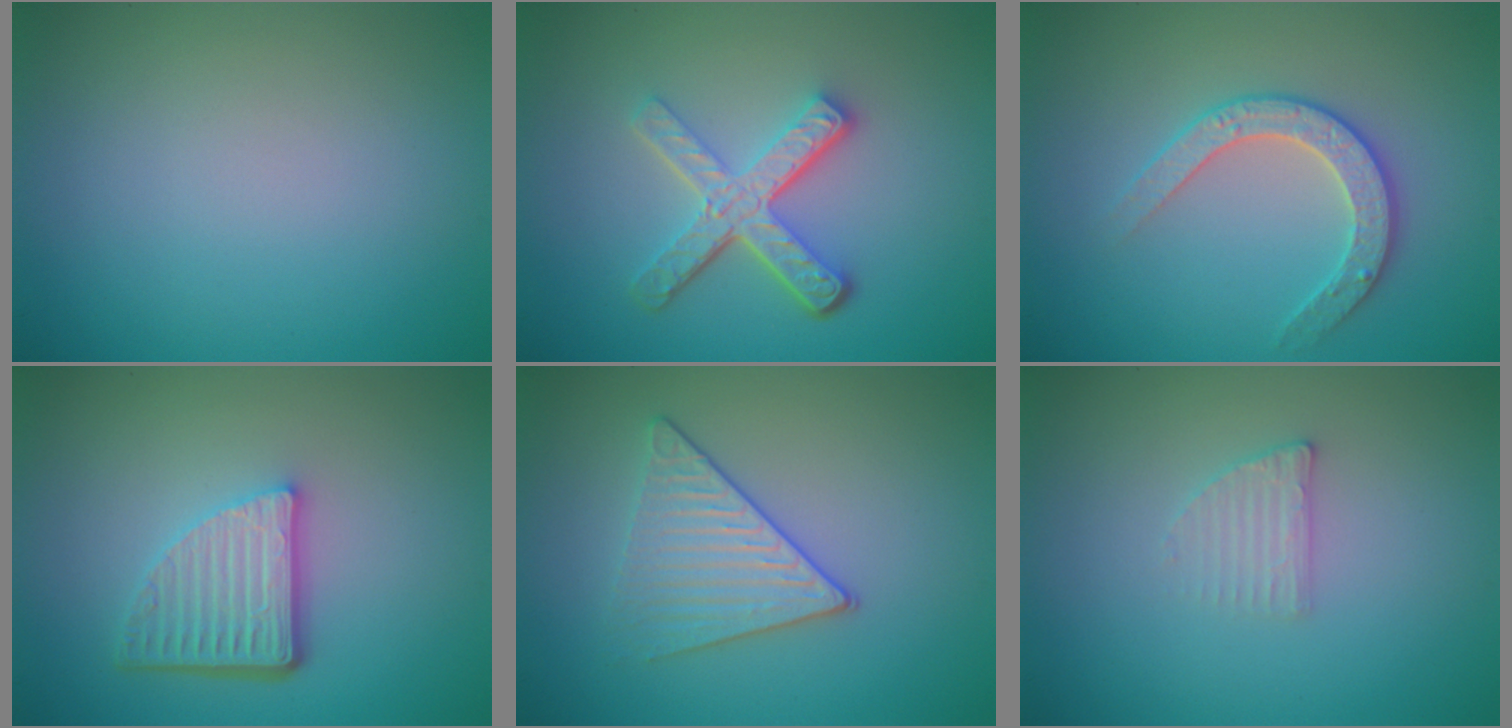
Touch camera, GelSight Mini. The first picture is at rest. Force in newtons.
{"total": 5.0, "press": 3.5, "slide": 3.6}
{"total": 2.8, "press": 2.7, "slide": 0.6}
{"total": 5.0, "press": 3.5, "slide": 3.6}
{"total": 3.4, "press": 3.3, "slide": 0.6}
{"total": 1.6, "press": 1.5, "slide": 0.3}